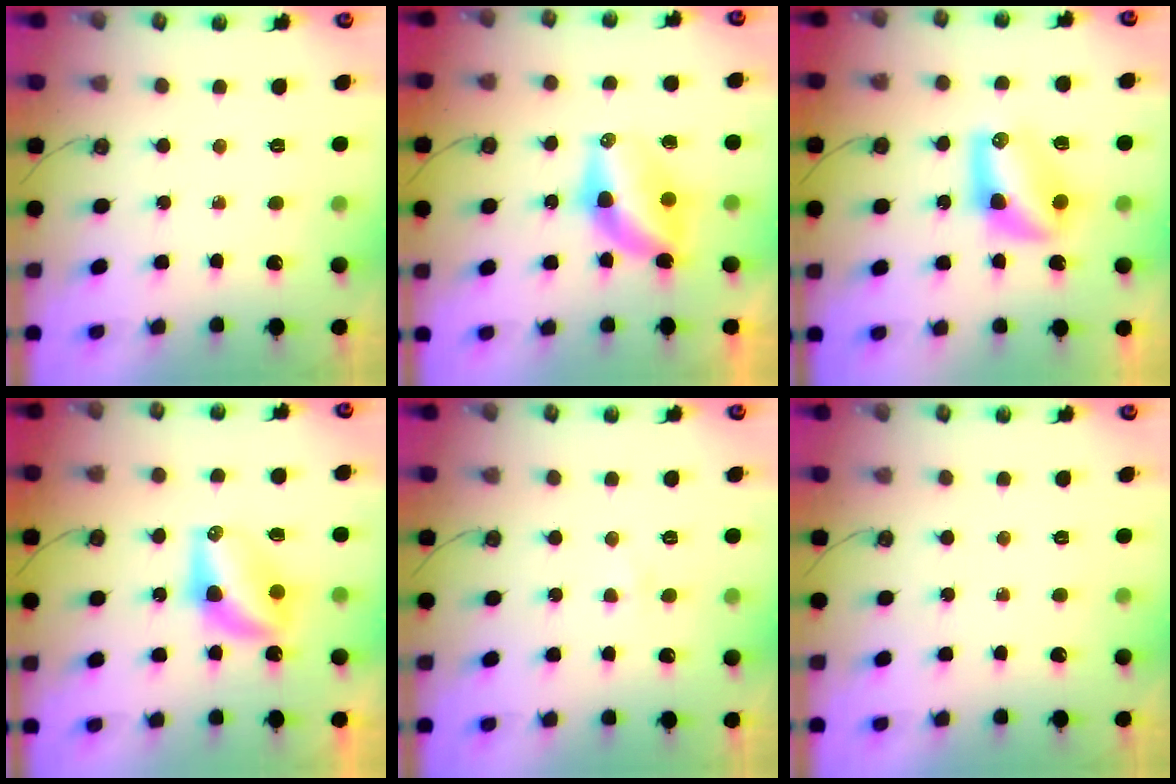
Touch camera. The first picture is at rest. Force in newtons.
{"total": 7.6, "press": 7.6, "slide": 0.6}
{"total": 8.5, "press": 8.5, "slide": 0.8}
{"total": 8.0, "press": 8.0, "slide": 0.4}
{"total": 2.3, "press": 2.3, "slide": 0.4}
{"total": 0.0}